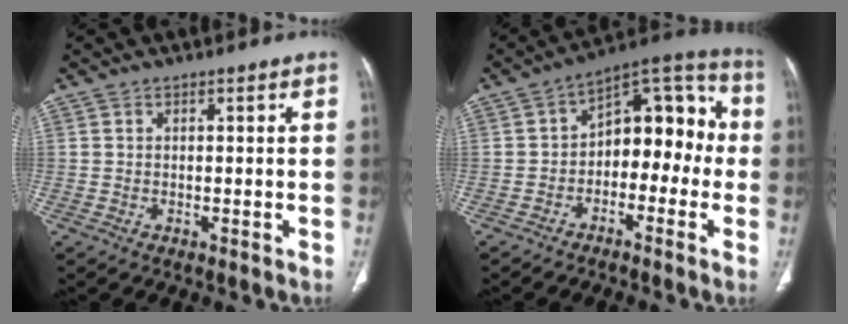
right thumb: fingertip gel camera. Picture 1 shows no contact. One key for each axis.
{"total": 13.5, "fx": -1.8, "fy": 8.5, "fz": 10.4, "tx": -0.093, "ty": 0.052, "tz": -0.044}